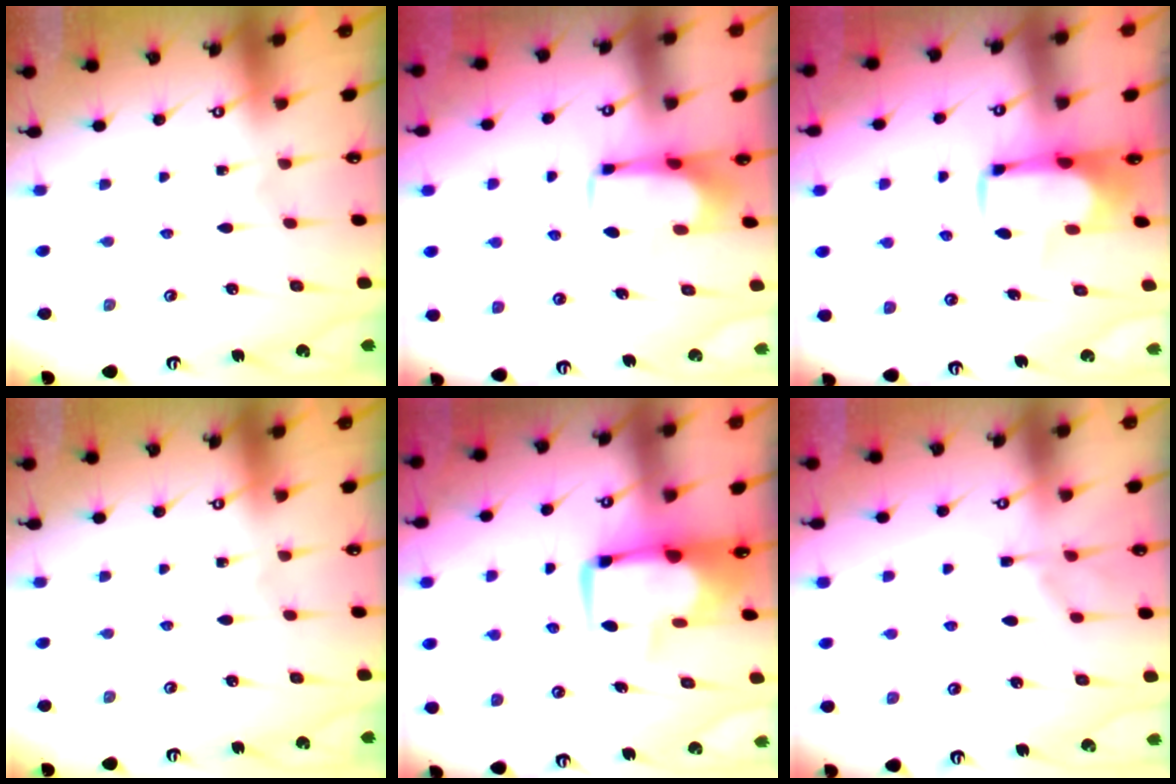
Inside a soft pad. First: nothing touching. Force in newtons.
{"total": 1.6, "press": 1.5, "slide": 0.4}
{"total": 1.8, "press": 1.7, "slide": 0.4}
{"total": 0.0}
{"total": 2.6, "press": 2.4, "slide": 1.0}
{"total": 1.1, "press": 0.0, "slide": 1.1}